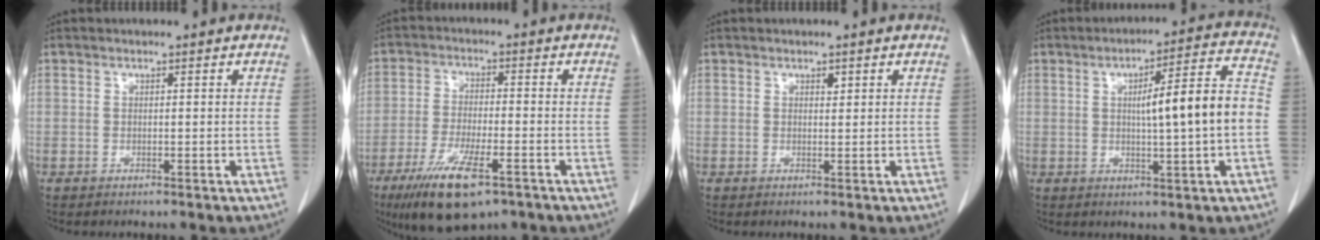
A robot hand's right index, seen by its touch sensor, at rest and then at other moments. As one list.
[{"total": 11.7, "force": [-7.0, 2.9, 8.9], "torque": [-0.166, -0.024, -0.116]}, {"total": 0.7, "force": [0.4, 0.4, 0.4], "torque": [-0.006, -0.003, 0.006]}, {"total": 10.8, "force": [-0.4, 0.6, 10.8], "torque": [-0.157, 0.020, -0.005]}]